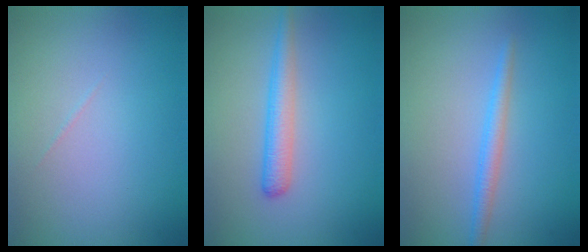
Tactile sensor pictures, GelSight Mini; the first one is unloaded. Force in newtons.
{"total": 2.5, "press": 2.5, "slide": 0.1}
{"total": 1.8, "press": 1.8, "slide": 0.1}